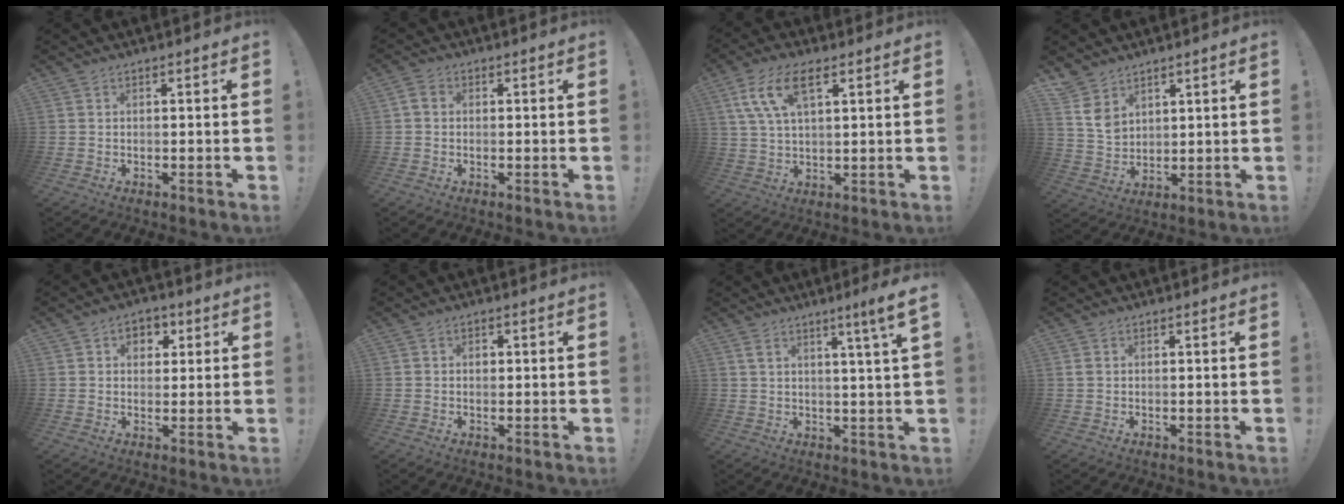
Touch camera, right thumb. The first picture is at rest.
{"total": 3.2, "force": [0.3, 2.4, 2.1], "torque": [-0.034, 0.007, 0.007]}
{"total": 11.0, "force": [4.9, 5.0, 8.5], "torque": [-0.167, 0.000, 0.093]}
{"total": 7.6, "force": [5.1, 5.2, 2.3], "torque": [-0.047, -0.029, 0.104]}
{"total": 5.7, "force": [2.0, 4.8, 2.5], "torque": [-0.026, -0.003, 0.033]}
{"total": 1.0, "force": [0.1, 0.8, 0.6], "torque": [-0.009, 0.000, 0.000]}
{"total": 6.9, "force": [3.5, -0.8, 5.8], "torque": [-0.081, -0.021, 0.050]}
{"total": 1.1, "force": [0.3, 0.9, 0.6], "torque": [-0.016, 0.006, 0.006]}